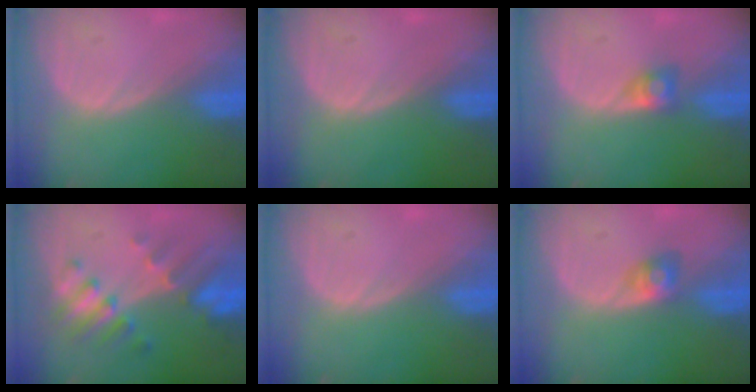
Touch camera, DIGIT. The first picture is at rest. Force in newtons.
{"total": 0.0}
{"total": 2.7, "press": 2.5, "slide": 1.1}
{"total": 7.6, "press": 7.1, "slide": 2.8}
{"total": 0.0}
{"total": 2.8, "press": 2.6, "slide": 1.0}